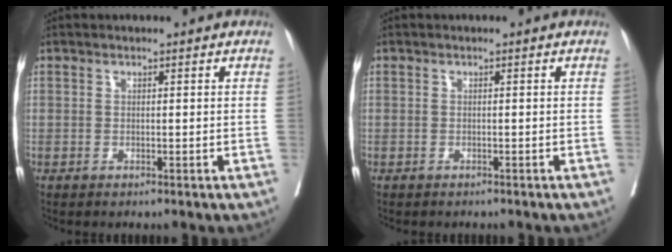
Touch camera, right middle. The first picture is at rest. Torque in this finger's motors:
{"motor_torque": [0.44, -0.89, 0.01, -0.02]}